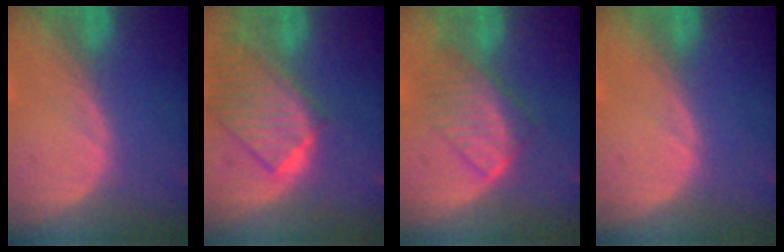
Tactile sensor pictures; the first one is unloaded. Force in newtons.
{"total": 9.8, "press": 8.6, "slide": 4.7}
{"total": 6.6, "press": 6.3, "slide": 1.9}
{"total": 0.0}